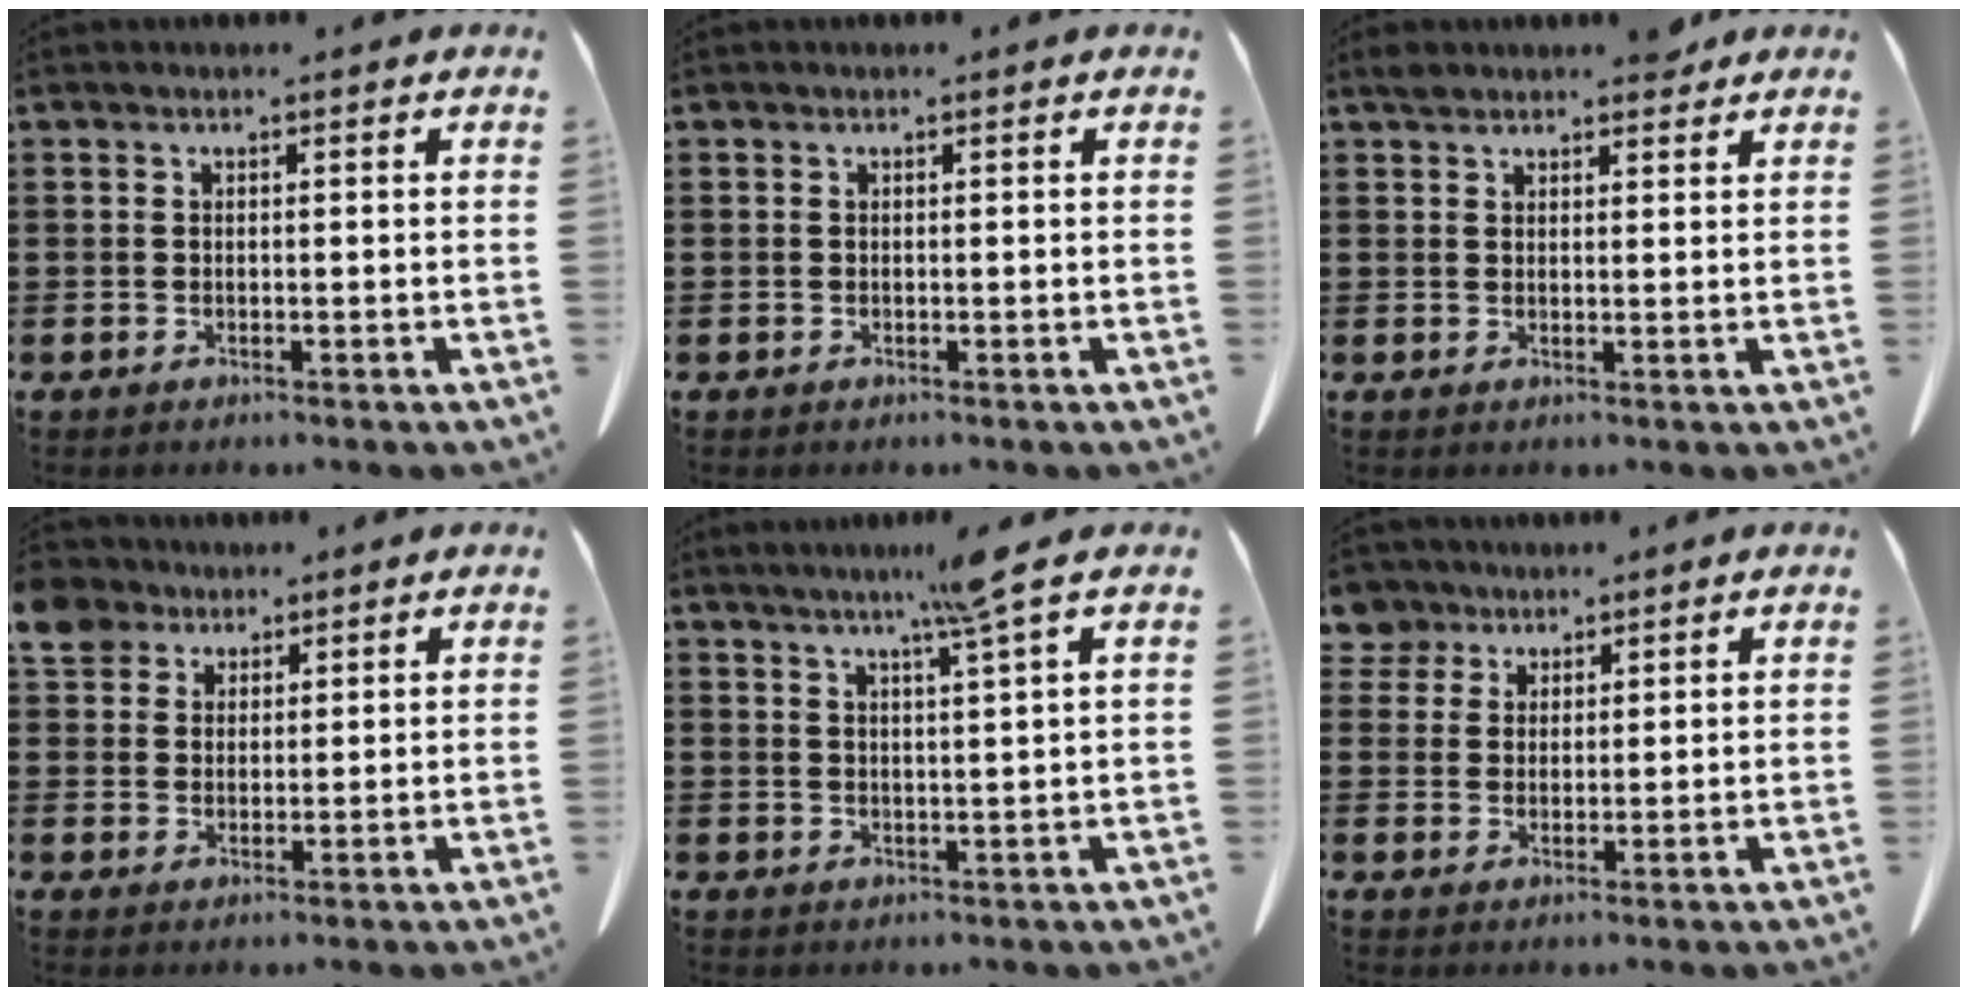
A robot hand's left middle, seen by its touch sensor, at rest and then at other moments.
{"total": 0.0}
{"total": 3.4, "force": [3.0, 1.1, 1.1], "torque": [-0.013, -0.006, 0.054]}
{"total": 5.0, "force": [3.5, 3.2, 1.4], "torque": [-0.040, 0.004, 0.065]}
{"total": 5.9, "force": [4.2, -1.0, 4.0], "torque": [-0.086, -0.002, 0.073]}
{"total": 4.2, "force": [3.1, 2.8, 0.5], "torque": [-0.022, 0.003, 0.057]}